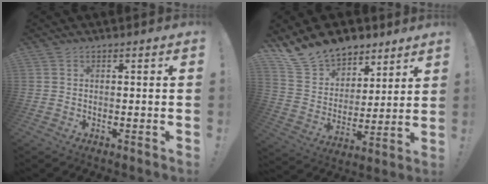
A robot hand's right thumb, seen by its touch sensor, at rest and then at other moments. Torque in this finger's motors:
{"motor_torque": [0.08, 0.14, 0.86, 0.84, 0.01]}